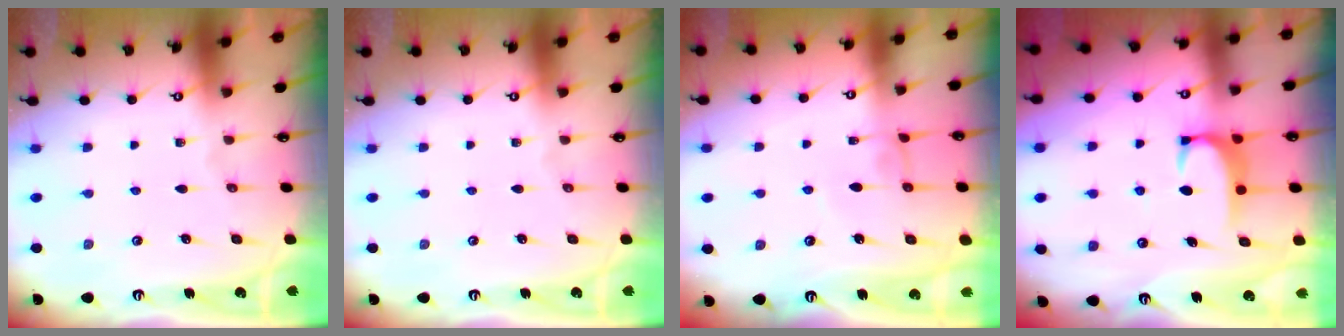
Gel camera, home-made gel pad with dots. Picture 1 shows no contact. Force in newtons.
{"total": 0.0}
{"total": 0.0}
{"total": 2.0, "press": 1.9, "slide": 0.6}